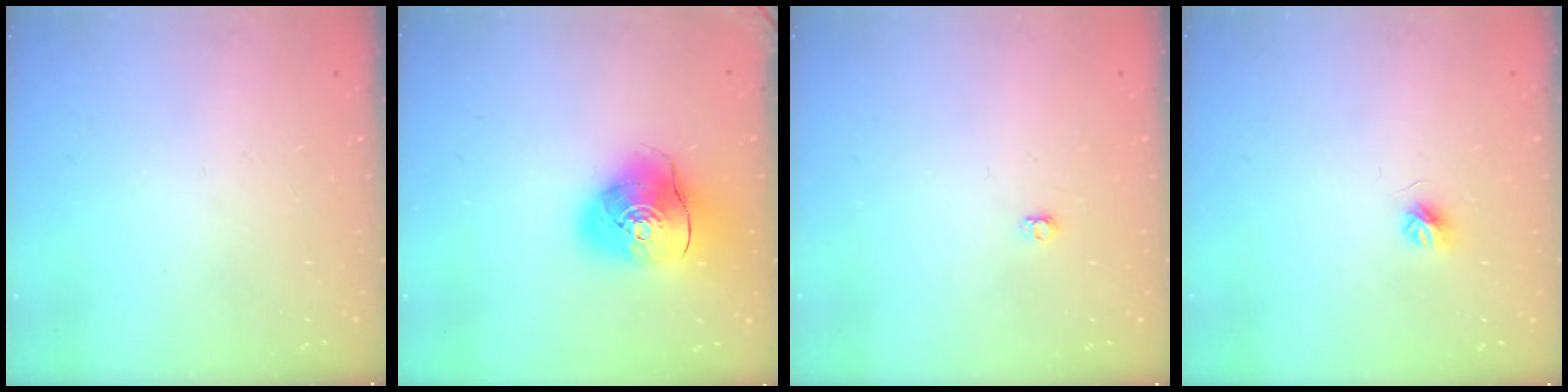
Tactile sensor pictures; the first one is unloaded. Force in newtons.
{"total": 13.7, "press": 13.5, "slide": 1.9}
{"total": 2.9, "press": 2.9, "slide": 0.3}
{"total": 4.8, "press": 4.7, "slide": 0.4}